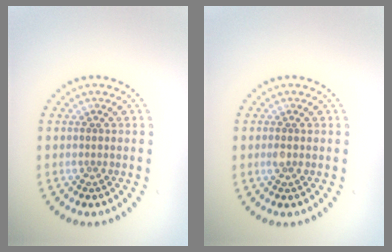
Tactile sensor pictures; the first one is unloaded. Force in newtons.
{"total": 0.6, "press": 0.5, "slide": 0.3}